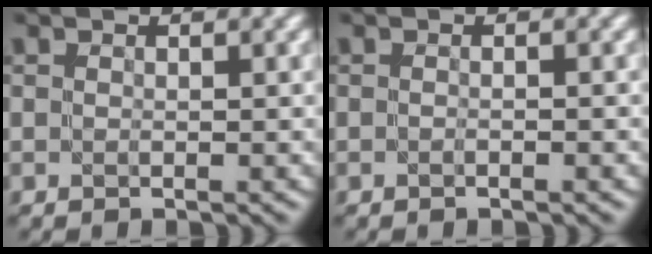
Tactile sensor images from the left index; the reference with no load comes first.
{"total": 1.0, "force": [-0.3, 0.3, 0.9], "torque": [-0.009, -0.005, -0.009]}